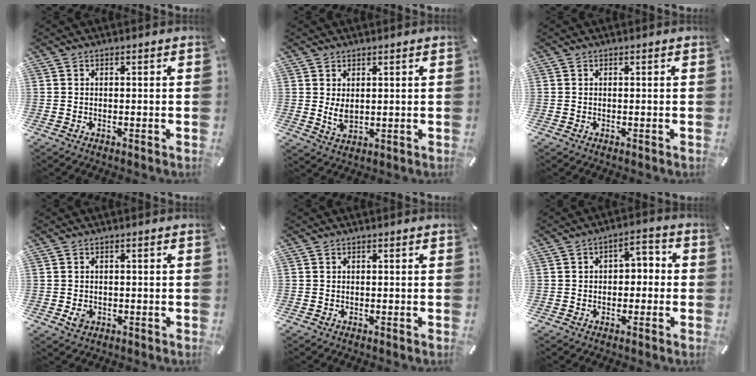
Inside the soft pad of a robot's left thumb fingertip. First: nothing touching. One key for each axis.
{"total": 4.1, "fx": 1.0, "fy": 2.5, "fz": 3.0, "tx": -0.071, "ty": -0.011, "tz": 0.014}
{"total": 0.0}
{"total": 2.4, "fx": -0.7, "fy": 2.0, "fz": 1.1, "tx": -0.019, "ty": -0.004, "tz": -0.014}
{"total": 0.0}
{"total": 4.0, "fx": -1.6, "fy": 2.9, "fz": 2.2, "tx": -0.026, "ty": 0.011, "tz": -0.037}